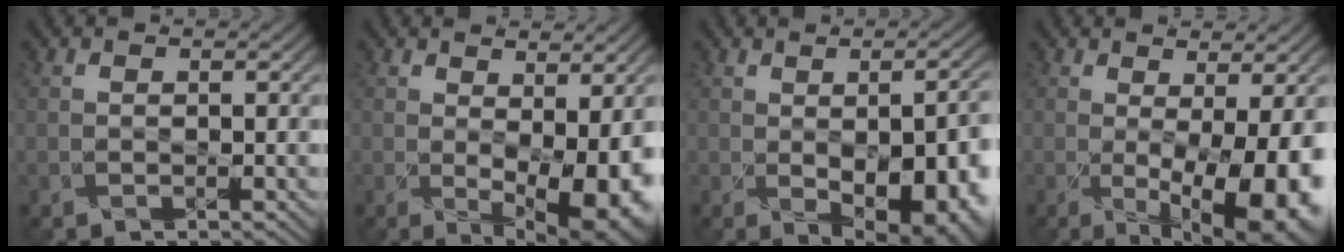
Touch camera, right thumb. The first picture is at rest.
{"total": 9.8, "force": [-1.6, 5.0, 8.2], "torque": [-0.115, -0.028, 0.010]}
{"total": 13.1, "force": [-3.8, 7.4, 10.2], "torque": [-0.096, -0.023, -0.016]}
{"total": 12.1, "force": [-3.0, 5.2, 10.5], "torque": [-0.148, -0.033, -0.018]}